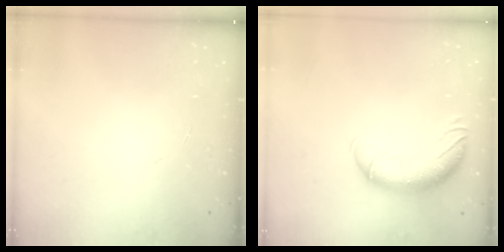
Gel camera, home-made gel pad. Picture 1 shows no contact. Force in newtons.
{"total": 11.8, "press": 11.6, "slide": 2.5}